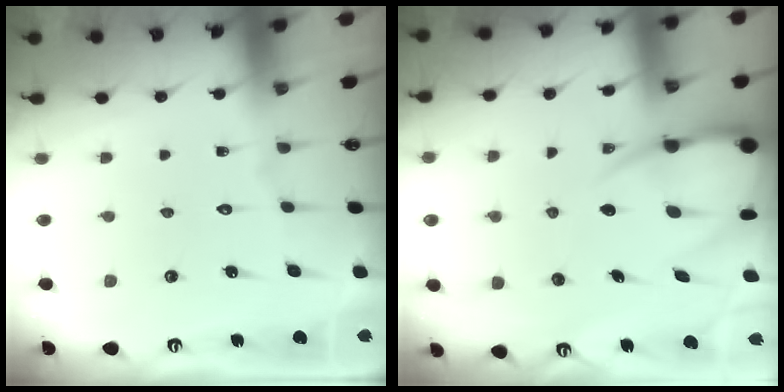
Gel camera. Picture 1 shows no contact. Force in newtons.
{"total": 11.1, "press": 11.0, "slide": 1.2}